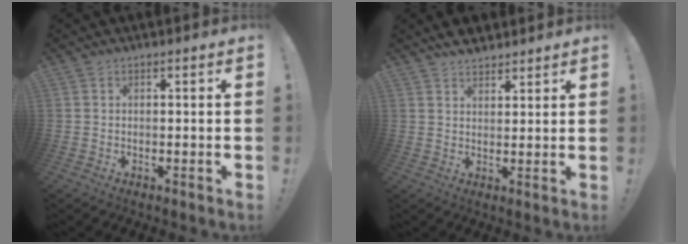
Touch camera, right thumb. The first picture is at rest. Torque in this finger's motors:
{"motor_torque": [0.38, 0.25, 0.02, 0.02, 0.00]}